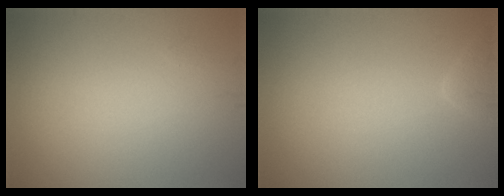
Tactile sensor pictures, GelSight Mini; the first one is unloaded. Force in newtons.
{"total": 1.5, "press": 1.5, "slide": 0.2}